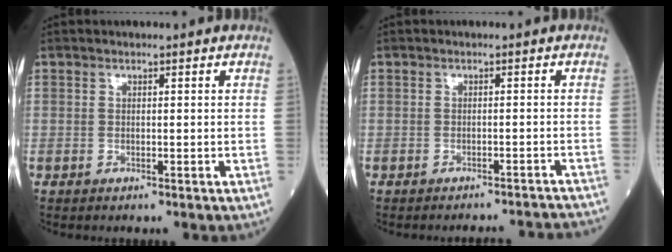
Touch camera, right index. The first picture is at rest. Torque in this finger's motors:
{"motor_torque": [-0.20, -0.14, -0.07, 0.01]}